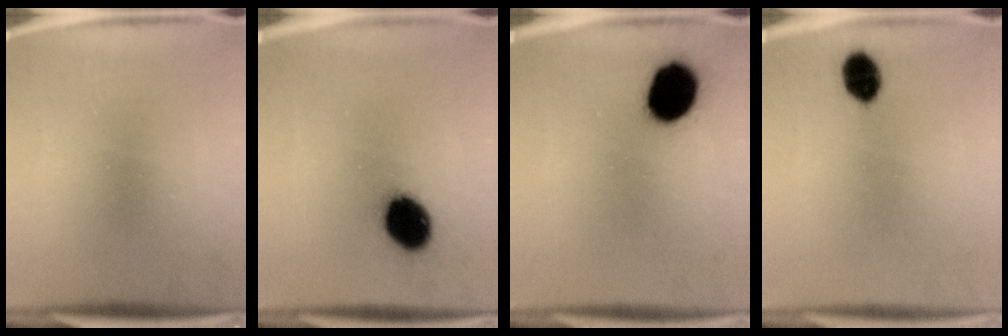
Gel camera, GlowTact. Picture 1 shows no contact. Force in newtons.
{"total": 11.9}
{"total": 13.6}
{"total": 6.3}